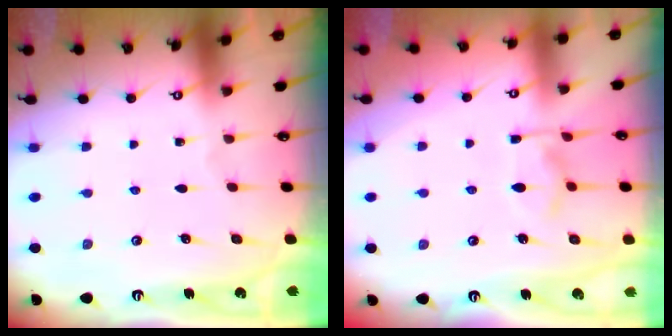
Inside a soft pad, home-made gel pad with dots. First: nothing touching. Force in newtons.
{"total": 9.3, "press": 9.2, "slide": 1.2}